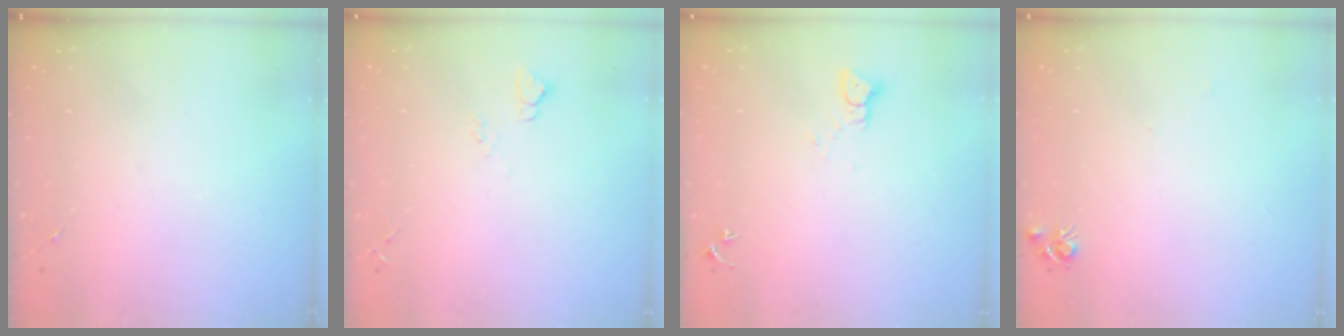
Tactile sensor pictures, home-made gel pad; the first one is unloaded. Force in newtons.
{"total": 5.0, "press": 5.0, "slide": 0.6}
{"total": 2.4, "press": 2.4, "slide": 0.2}
{"total": 5.1, "press": 5.0, "slide": 0.7}